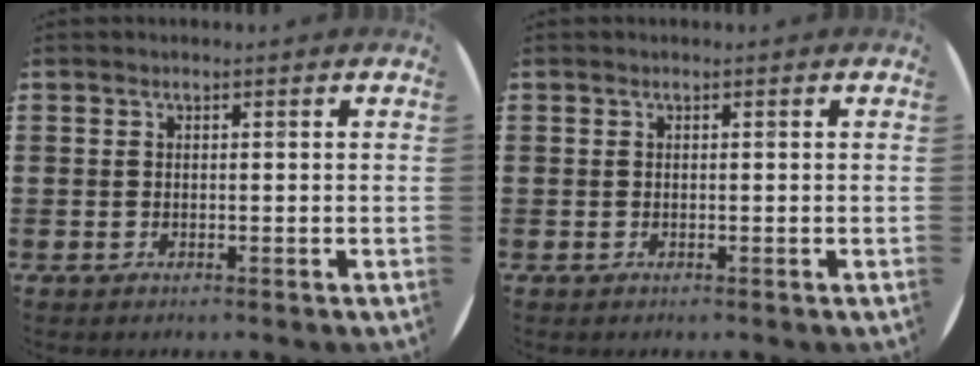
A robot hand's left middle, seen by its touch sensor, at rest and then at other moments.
{"total": 0.0}